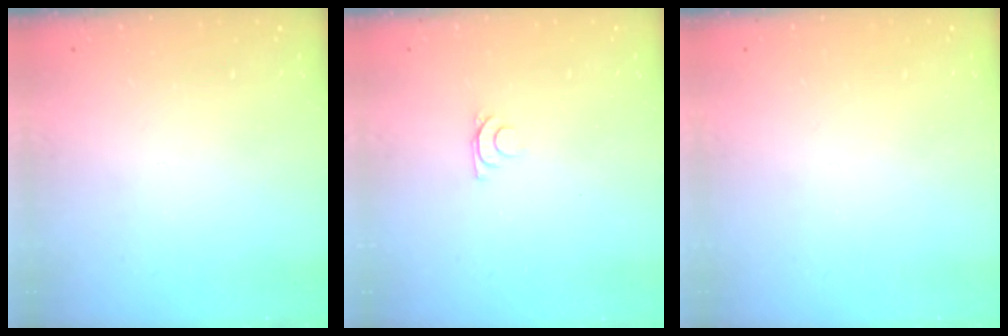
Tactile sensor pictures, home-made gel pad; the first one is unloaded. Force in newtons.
{"total": 5.1, "press": 5.0, "slide": 0.9}
{"total": 0.0}